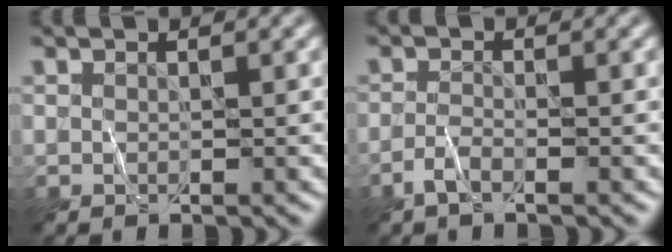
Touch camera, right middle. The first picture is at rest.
{"total": 1.4, "force": [-0.9, 0.4, 1.0], "torque": [-0.022, 0.002, -0.021]}